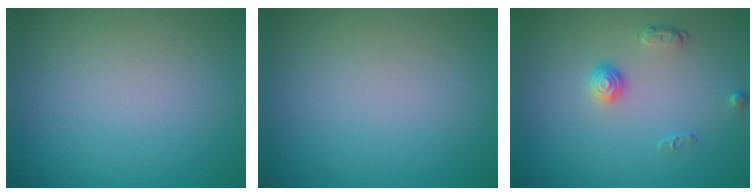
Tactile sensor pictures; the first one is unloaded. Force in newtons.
{"total": 0.0}
{"total": 1.7, "press": 1.4, "slide": 1.0}